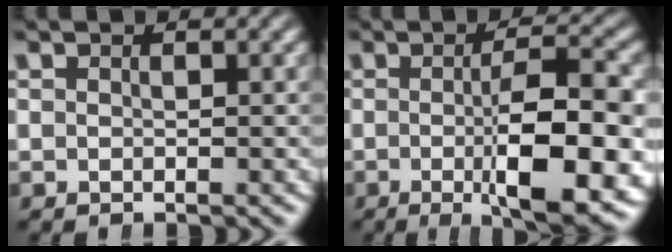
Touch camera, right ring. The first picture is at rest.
{"total": 9.5, "force": [-1.5, 1.5, 9.3], "torque": [-0.122, -0.002, -0.014]}